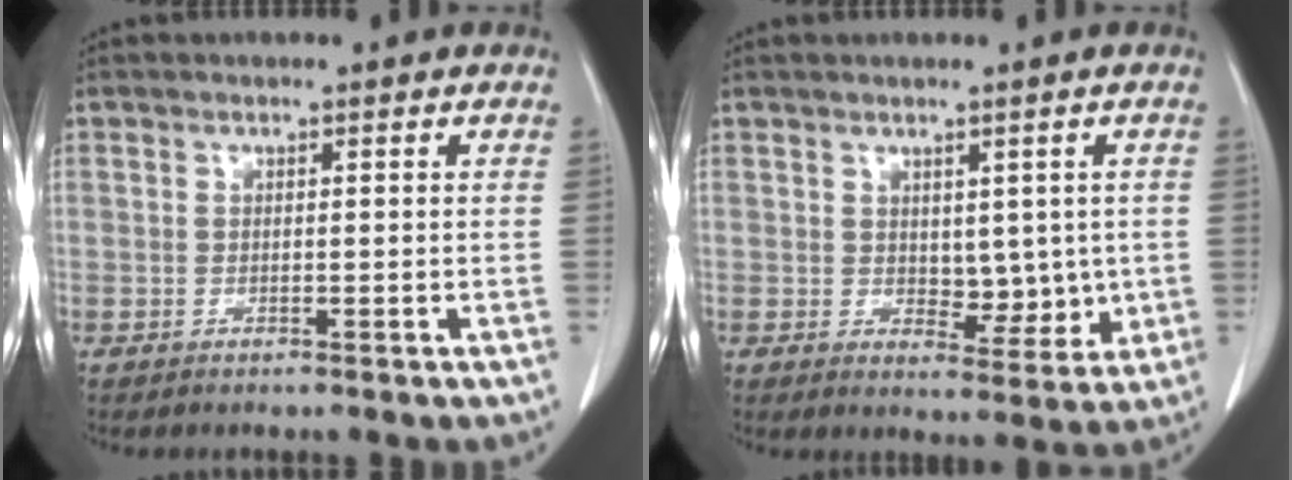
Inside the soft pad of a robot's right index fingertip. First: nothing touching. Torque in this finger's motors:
{"motor_torque": [0.03, 0.28, 0.07, 0.01]}